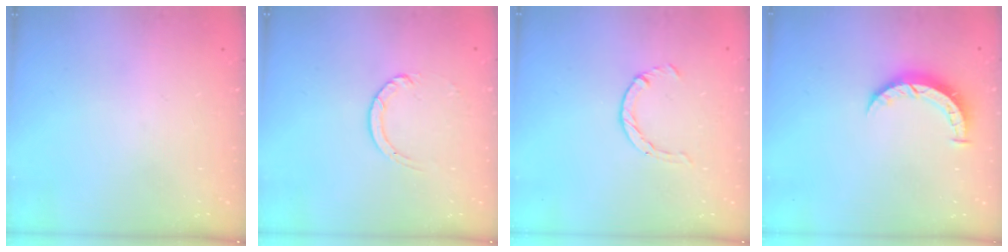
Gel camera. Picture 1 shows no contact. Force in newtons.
{"total": 3.9, "press": 3.9, "slide": 0.4}
{"total": 2.1, "press": 2.1, "slide": 0.3}
{"total": 5.1, "press": 5.1, "slide": 0.5}